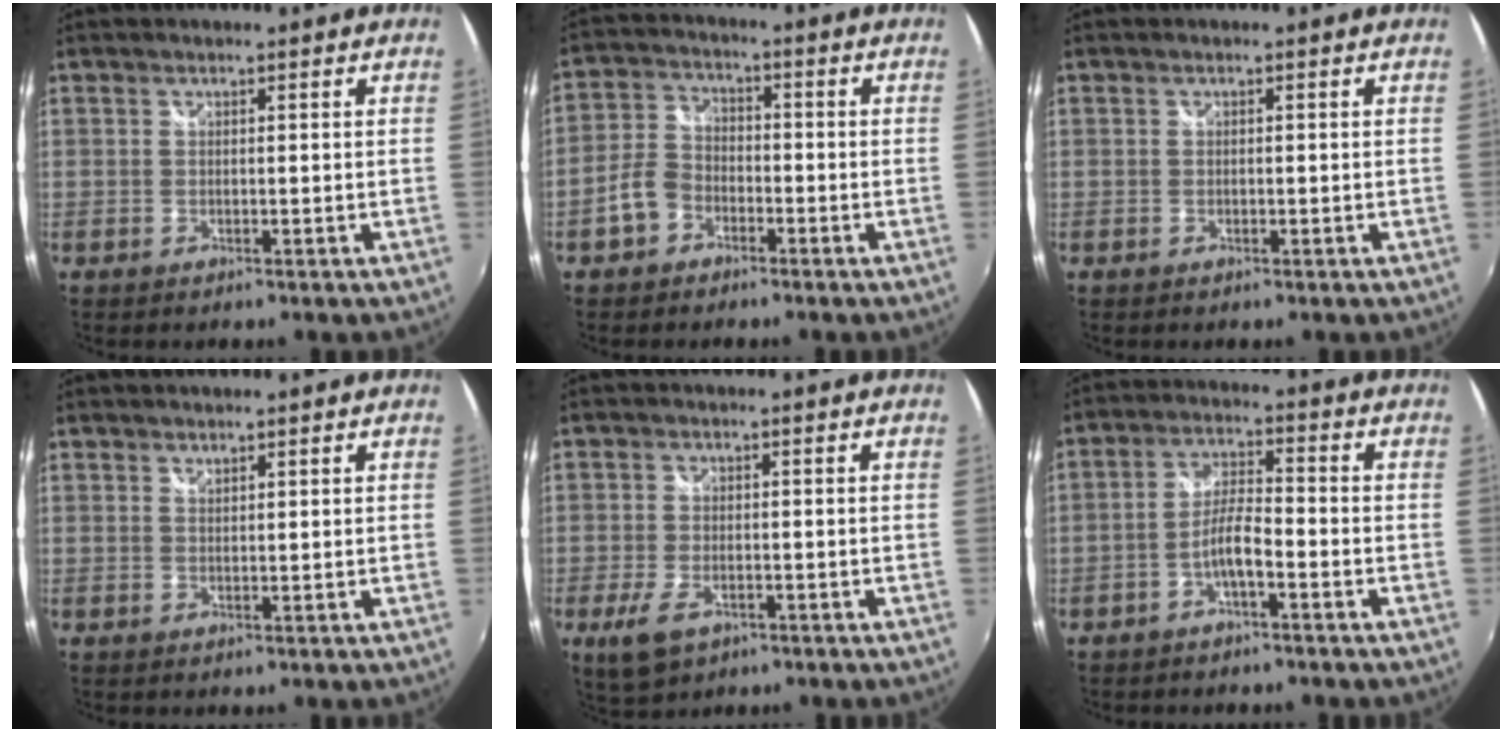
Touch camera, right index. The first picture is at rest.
{"total": 5.9, "force": [-3.1, 4.2, 2.7], "torque": [-0.062, 0.021, -0.057]}
{"total": 0.0}
{"total": 0.7, "force": [0.7, 0.2, 0.1], "torque": [-0.001, 0.000, 0.013]}
{"total": 6.3, "force": [-3.2, 3.3, 4.4], "torque": [-0.107, -0.014, -0.052]}
{"total": 5.2, "force": [-2.8, 1.0, 4.2], "torque": [-0.088, 0.010, -0.049]}